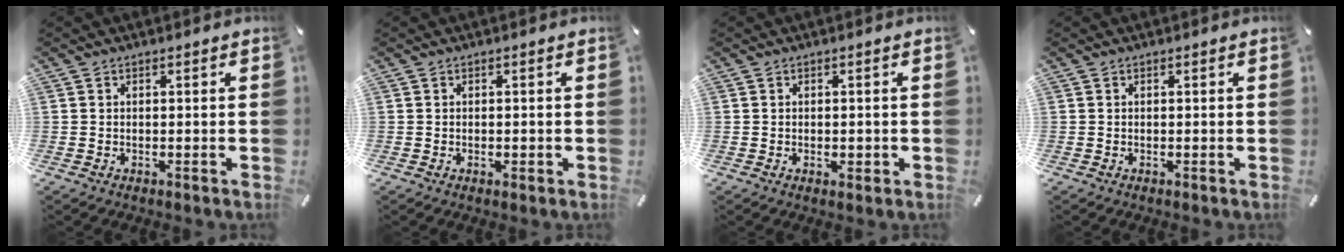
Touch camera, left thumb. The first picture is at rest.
{"total": 1.0, "force": [-0.3, 0.4, 0.9], "torque": [-0.015, -0.001, -0.005]}
{"total": 1.6, "force": [-0.4, 0.8, 1.3], "torque": [-0.024, 0.001, -0.006]}
{"total": 0.0}